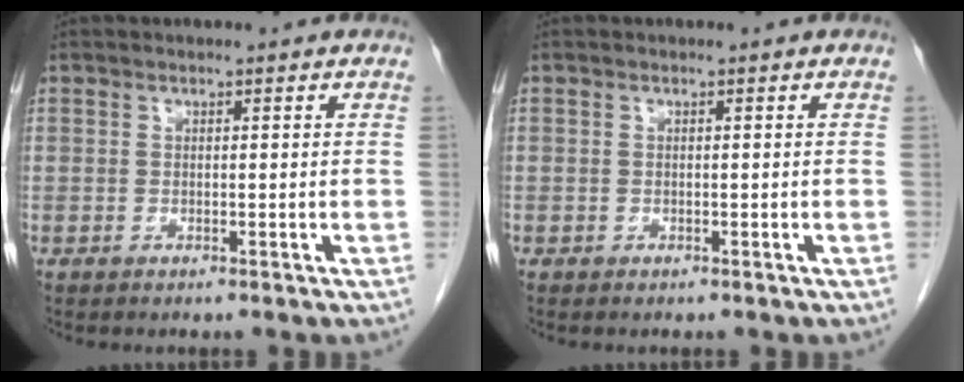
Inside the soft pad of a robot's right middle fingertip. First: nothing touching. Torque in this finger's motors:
{"motor_torque": [1.05, -1.09, 0.55, 0.01]}